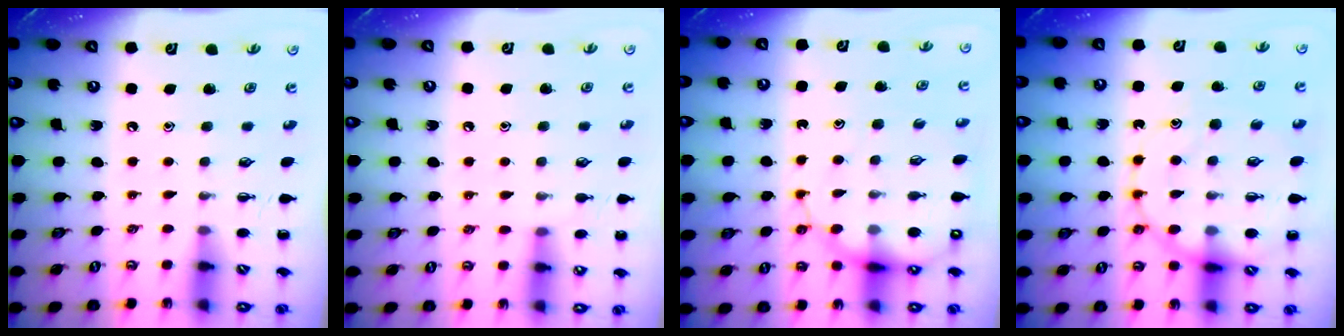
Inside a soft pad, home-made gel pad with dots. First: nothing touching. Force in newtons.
{"total": 6.9, "press": 6.6, "slide": 1.8}
{"total": 13.4, "press": 13.0, "slide": 3.1}
{"total": 19.5, "press": 19.3, "slide": 3.0}